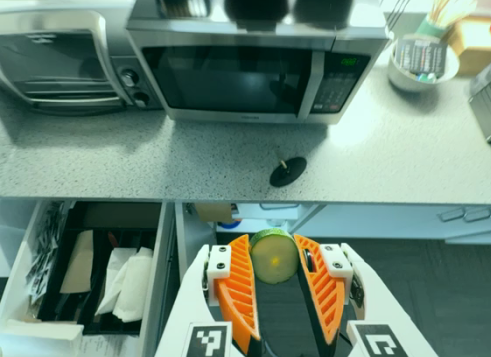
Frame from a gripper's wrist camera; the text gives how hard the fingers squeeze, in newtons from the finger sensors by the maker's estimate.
{"total": 8.6, "left": 8.2, "right": 8.9}